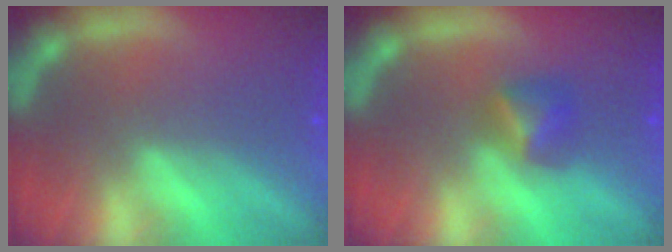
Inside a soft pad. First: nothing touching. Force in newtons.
{"total": 2.4}